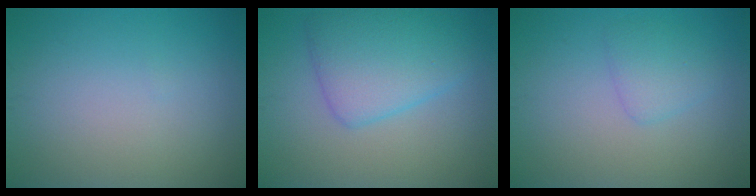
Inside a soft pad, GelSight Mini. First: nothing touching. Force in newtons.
{"total": 5.4, "press": 5.4, "slide": 0.1}
{"total": 1.9, "press": 1.9, "slide": 0.2}